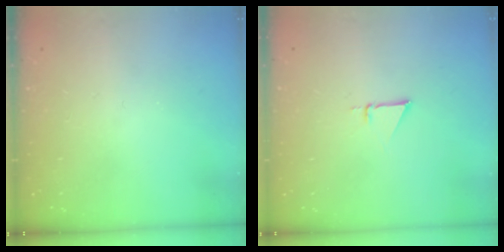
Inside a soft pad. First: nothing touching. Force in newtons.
{"total": 3.1, "press": 3.1, "slide": 0.2}